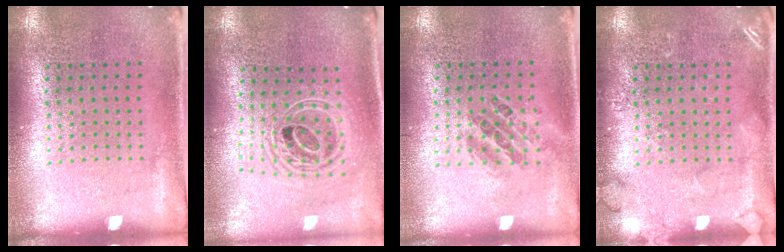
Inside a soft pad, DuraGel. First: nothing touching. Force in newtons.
{"total": 2.2, "press": 1.7, "slide": 1.5}
{"total": 1.0, "press": 0.9, "slide": 0.3}
{"total": 2.0, "press": 2.0, "slide": 0.4}